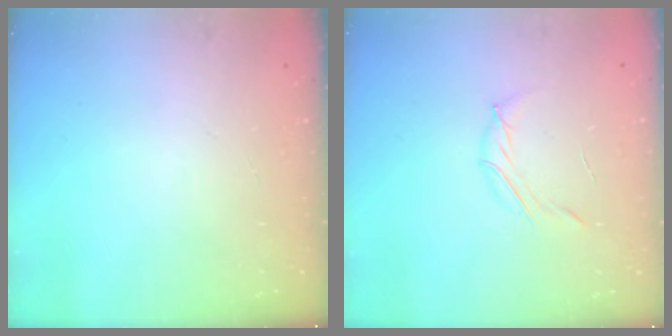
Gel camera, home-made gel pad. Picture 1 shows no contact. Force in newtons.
{"total": 4.0, "press": 3.9, "slide": 1.0}